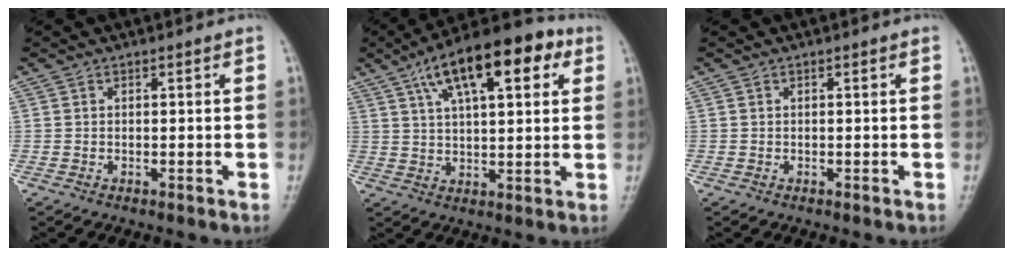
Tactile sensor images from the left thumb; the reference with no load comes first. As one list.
[{"total": 17.1, "force": [7.8, 6.7, 13.7], "torque": [-0.194, 0.002, 0.122]}, {"total": 0.0}]